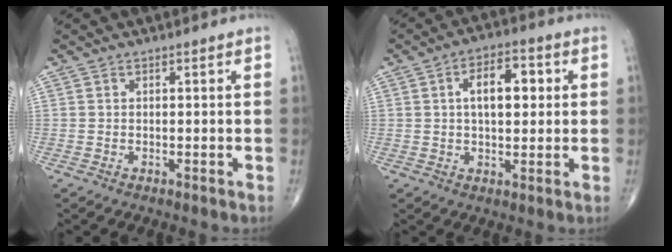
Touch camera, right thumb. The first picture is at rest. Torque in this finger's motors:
{"motor_torque": [0.21, 1.98, 1.06, 0.31, 0.09]}